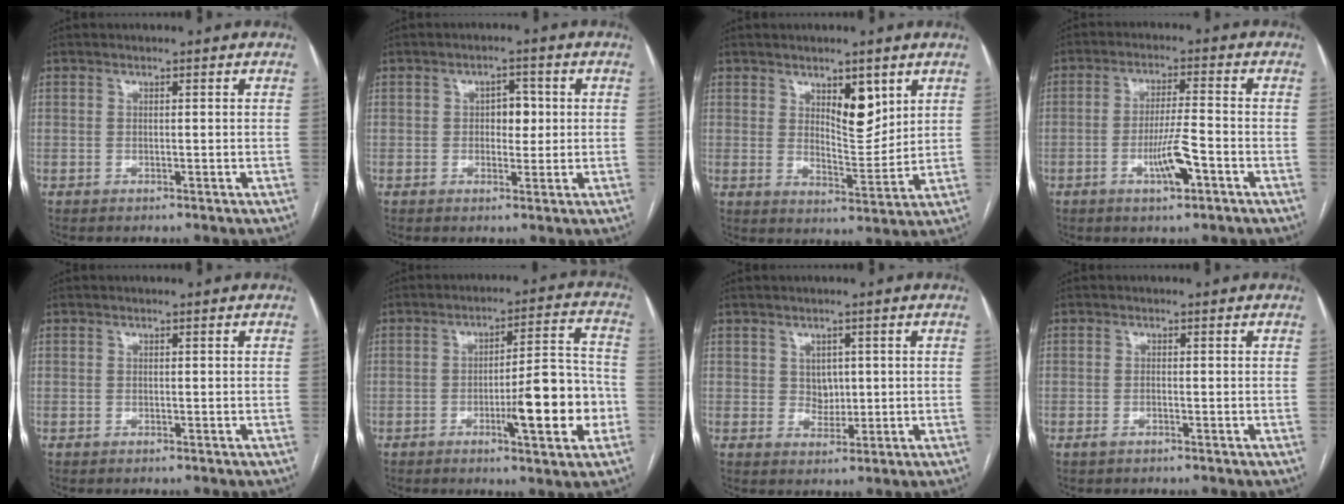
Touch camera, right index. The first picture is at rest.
{"total": 3.6, "force": [0.3, 2.2, 2.8], "torque": [-0.036, 0.009, 0.007]}
{"total": 6.7, "force": [3.4, 2.5, 5.2], "torque": [-0.086, -0.009, 0.060]}
{"total": 6.5, "force": [-2.9, 0.6, 5.8], "torque": [-0.110, -0.004, -0.051]}
{"total": 0.0}
{"total": 12.5, "force": [-3.8, 1.7, 11.8], "torque": [-0.170, 0.011, -0.052]}
{"total": 3.9, "force": [1.0, 3.6, 1.0], "torque": [-0.010, 0.008, 0.019]}
{"total": 0.9, "force": [-0.6, 0.2, 0.6], "torque": [-0.011, -0.001, -0.009]}